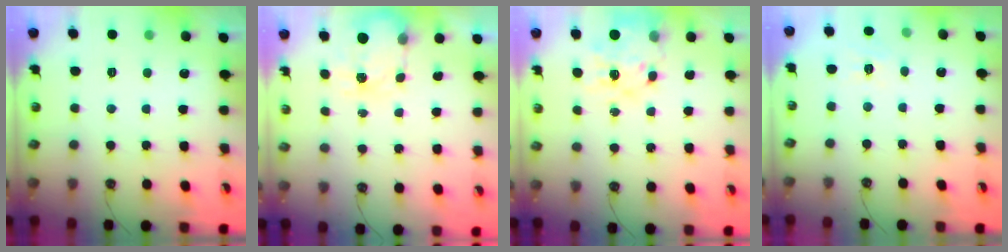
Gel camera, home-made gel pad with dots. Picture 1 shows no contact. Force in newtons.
{"total": 3.9, "press": 3.8, "slide": 0.6}
{"total": 14.7, "press": 14.6, "slide": 1.3}
{"total": 4.1, "press": 4.1, "slide": 0.1}